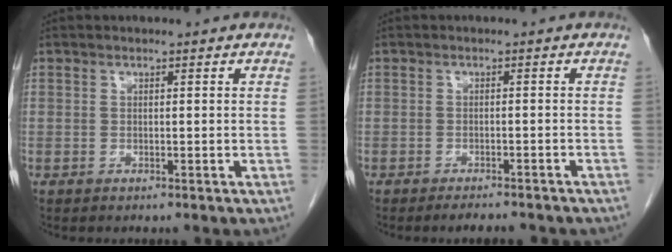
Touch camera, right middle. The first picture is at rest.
{"total": 6.2, "force": [-5.5, 1.3, 2.6], "torque": [-0.025, -0.002, -0.068]}